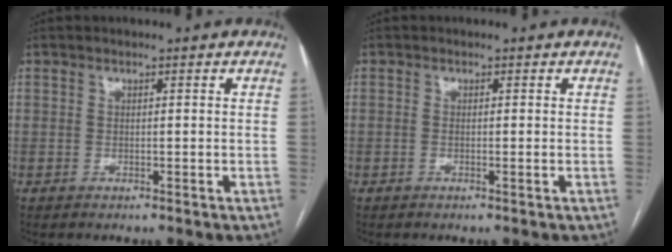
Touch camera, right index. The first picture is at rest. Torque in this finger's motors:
{"motor_torque": [-0.64, 0.45, -0.03, 0.00]}